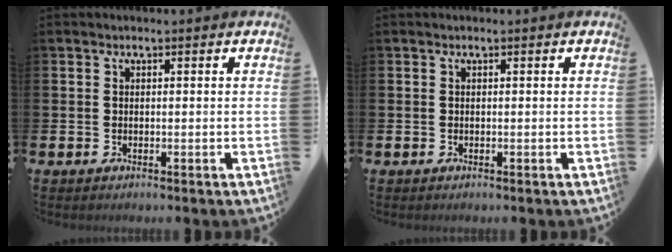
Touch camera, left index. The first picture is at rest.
{"total": 0.0}